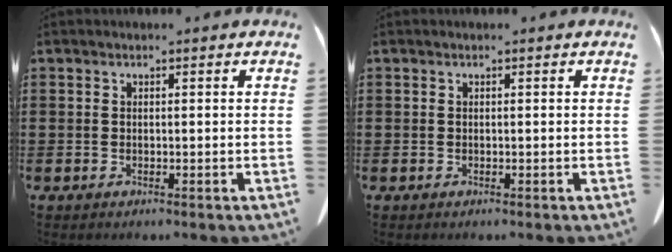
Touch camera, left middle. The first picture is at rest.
{"total": 0.0}